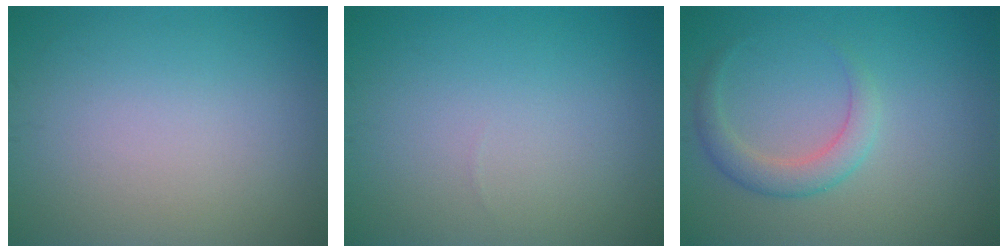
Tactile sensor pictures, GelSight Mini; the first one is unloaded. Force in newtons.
{"total": 0.0}
{"total": 2.6, "press": 2.6, "slide": 0.2}